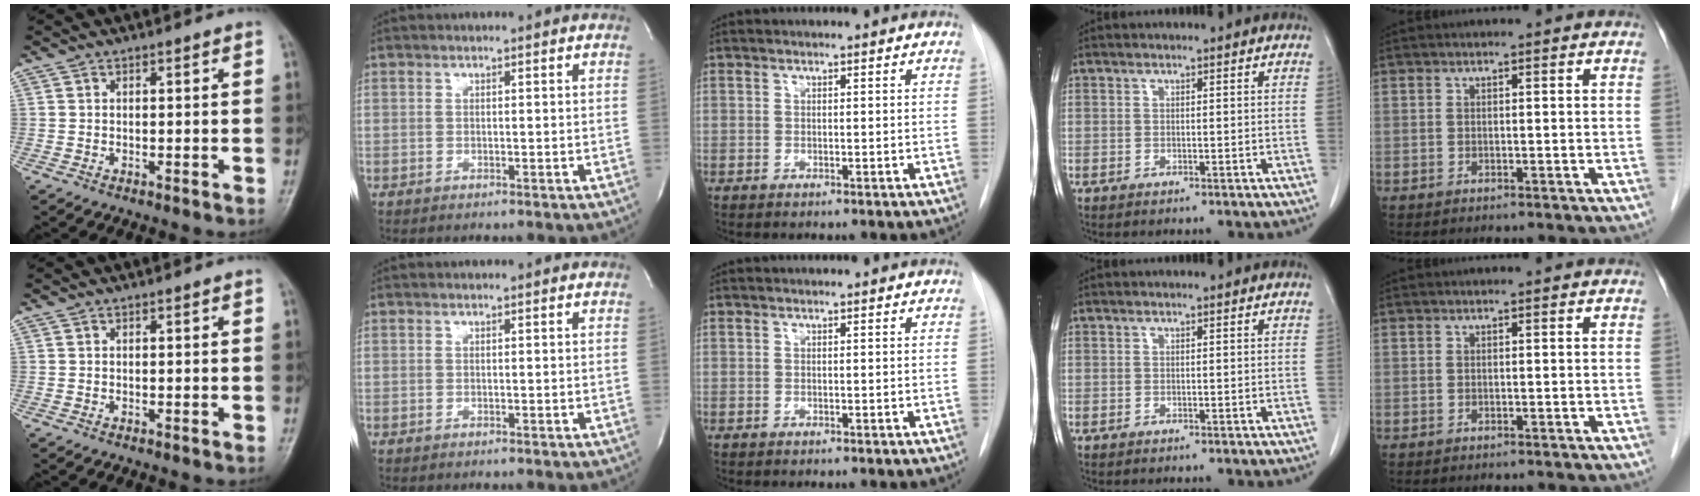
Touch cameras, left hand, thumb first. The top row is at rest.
{}